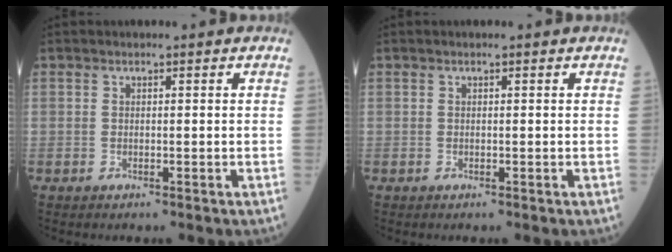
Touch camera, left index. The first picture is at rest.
{"total": 0.0}